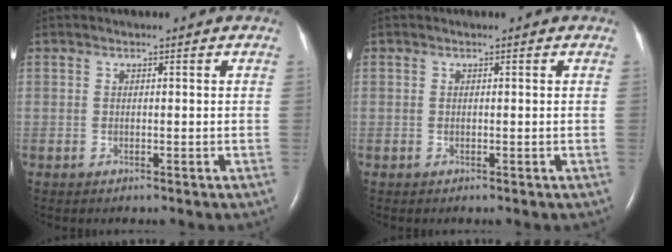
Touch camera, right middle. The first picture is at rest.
{"total": 0.0}